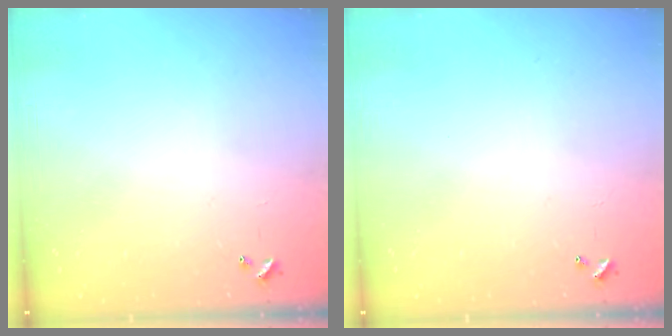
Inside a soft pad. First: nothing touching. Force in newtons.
{"total": 0.0}